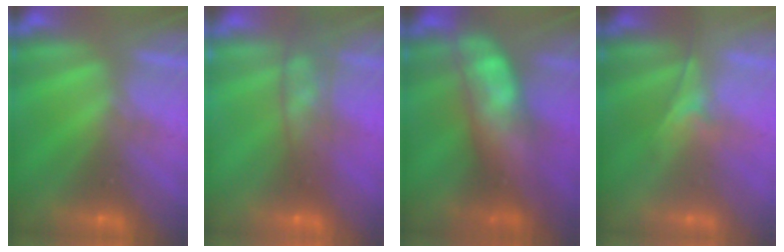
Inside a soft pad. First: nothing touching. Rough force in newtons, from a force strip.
{"total": 7.4}
{"total": 9.6}
{"total": 2.0}